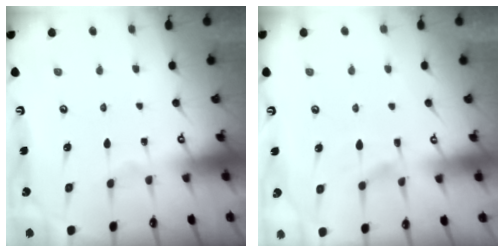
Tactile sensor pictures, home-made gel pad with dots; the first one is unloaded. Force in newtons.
{"total": 1.5, "press": 0.9, "slide": 1.2}